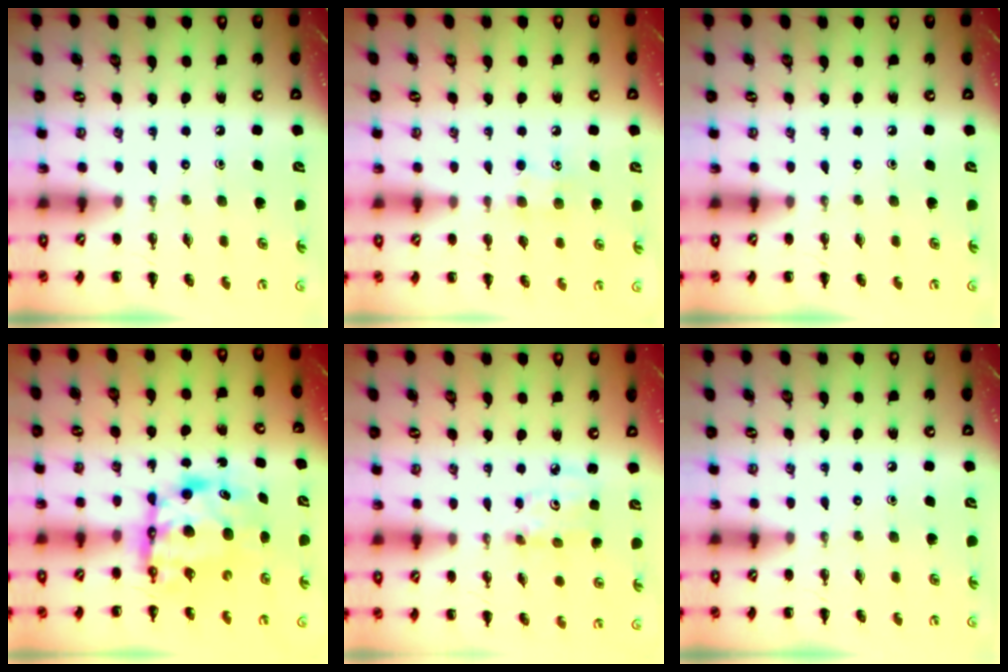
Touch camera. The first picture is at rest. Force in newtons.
{"total": 7.4, "press": 7.2, "slide": 1.4}
{"total": 0.0}
{"total": 7.1, "press": 7.0, "slide": 1.4}
{"total": 3.2, "press": 3.2, "slide": 0.5}
{"total": 0.0}